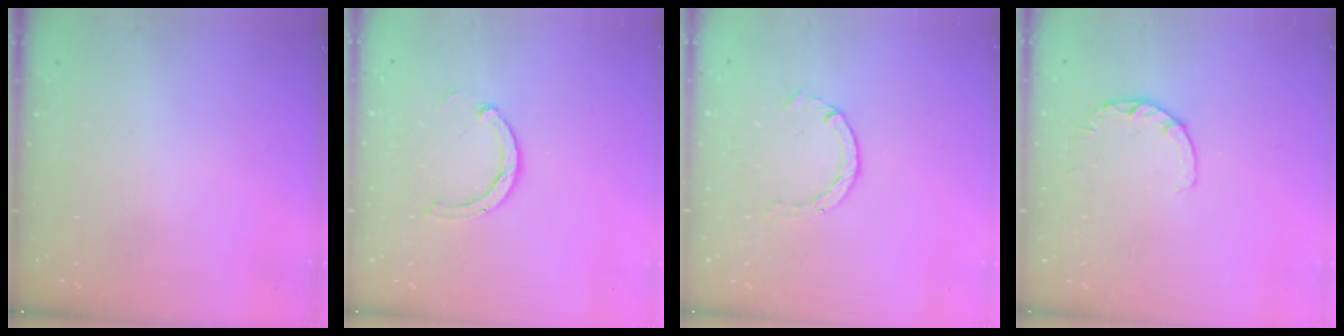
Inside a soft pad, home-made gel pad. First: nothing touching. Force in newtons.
{"total": 3.0, "press": 3.0, "slide": 0.3}
{"total": 2.1, "press": 2.1, "slide": 0.3}
{"total": 3.0, "press": 2.9, "slide": 0.4}